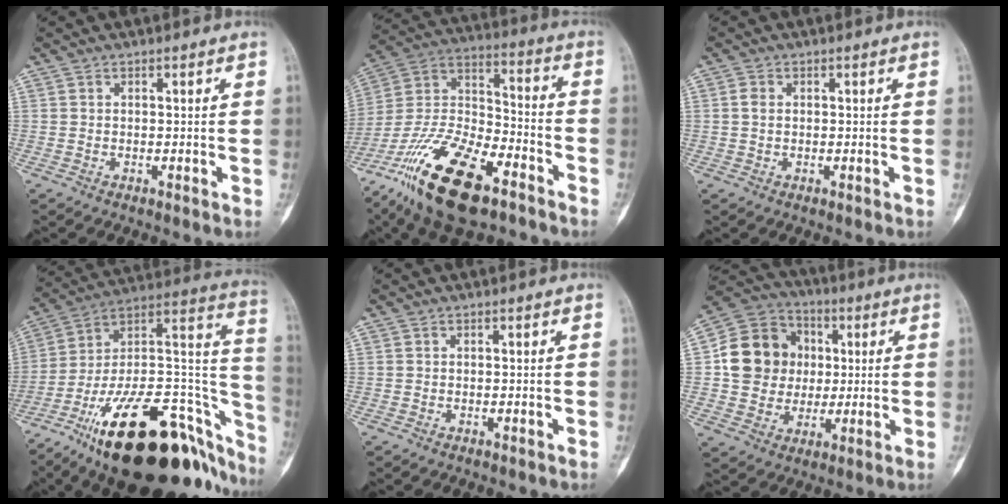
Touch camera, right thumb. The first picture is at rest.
{"total": 23.5, "force": [-14.6, 9.4, 15.9], "torque": [-0.331, 0.054, -0.268]}
{"total": 1.8, "force": [0.1, 1.3, 1.2], "torque": [-0.021, 0.001, -0.001]}
{"total": 38.0, "force": [-20.7, 15.2, 28.0], "torque": [-0.314, 0.083, -0.321]}
{"total": 0.0}
{"total": 15.3, "force": [1.5, 13.5, 7.0], "torque": [-0.094, 0.018, 0.028]}